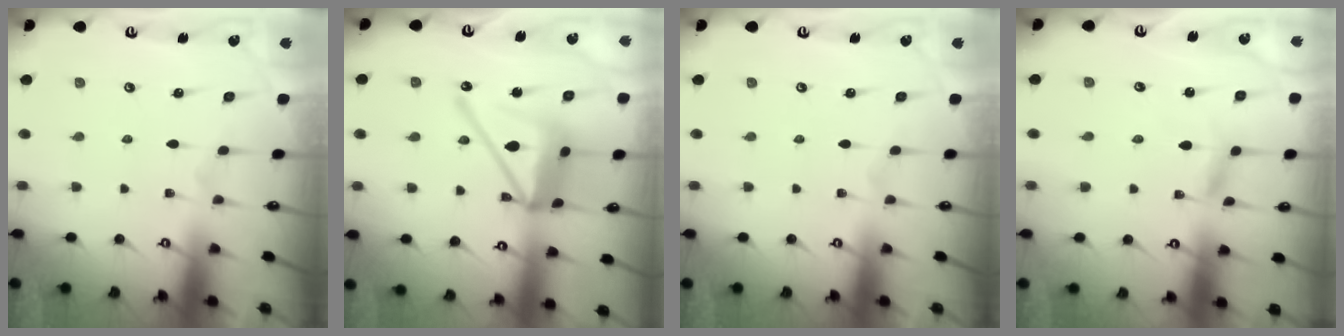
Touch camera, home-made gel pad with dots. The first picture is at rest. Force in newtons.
{"total": 16.8, "press": 16.8, "slide": 1.6}
{"total": 0.0}
{"total": 2.6, "press": 2.6, "slide": 0.3}